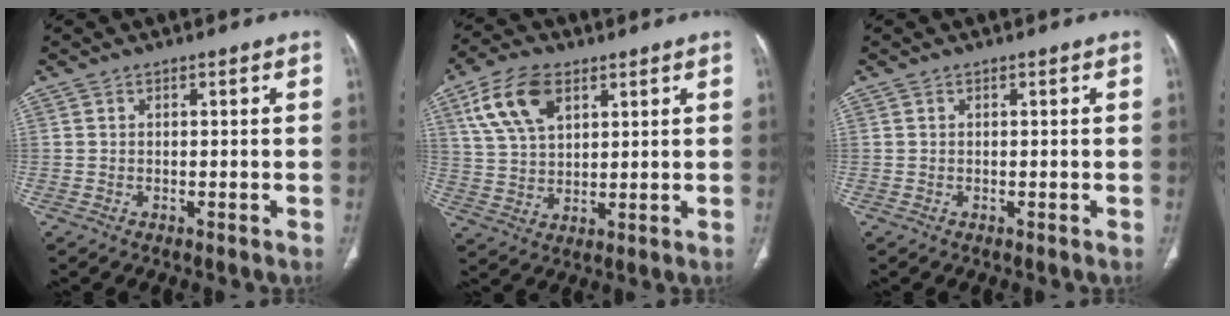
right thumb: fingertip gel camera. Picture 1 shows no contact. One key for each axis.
{"total": 11.5, "fx": 5.3, "fy": 6.5, "fz": 7.9, "tx": -0.144, "ty": -0.008, "tz": 0.106}
{"total": 0.0}